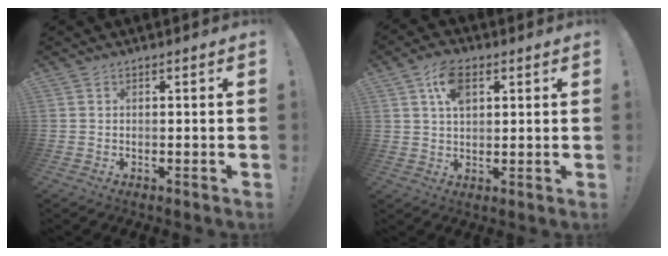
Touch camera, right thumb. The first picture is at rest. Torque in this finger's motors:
{"motor_torque": [0.60, 1.68, 0.33, -0.18, 0.03]}